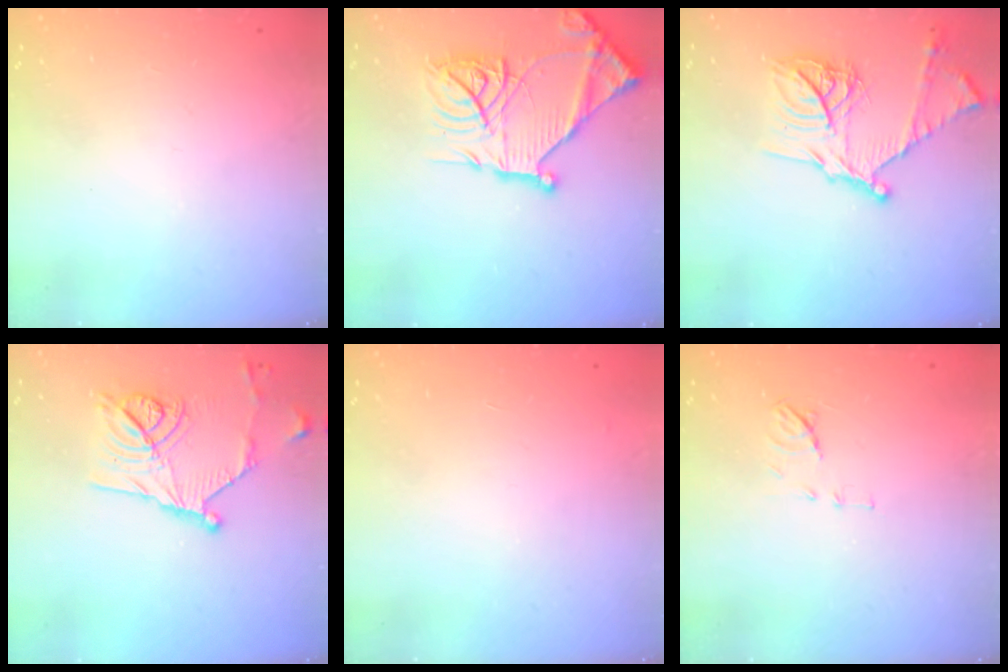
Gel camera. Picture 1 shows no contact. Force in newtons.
{"total": 22.8, "press": 22.6, "slide": 2.3}
{"total": 18.3, "press": 18.2, "slide": 1.7}
{"total": 14.8, "press": 14.6, "slide": 2.2}
{"total": 2.9, "press": 2.9, "slide": 0.1}
{"total": 6.9, "press": 6.9, "slide": 0.7}